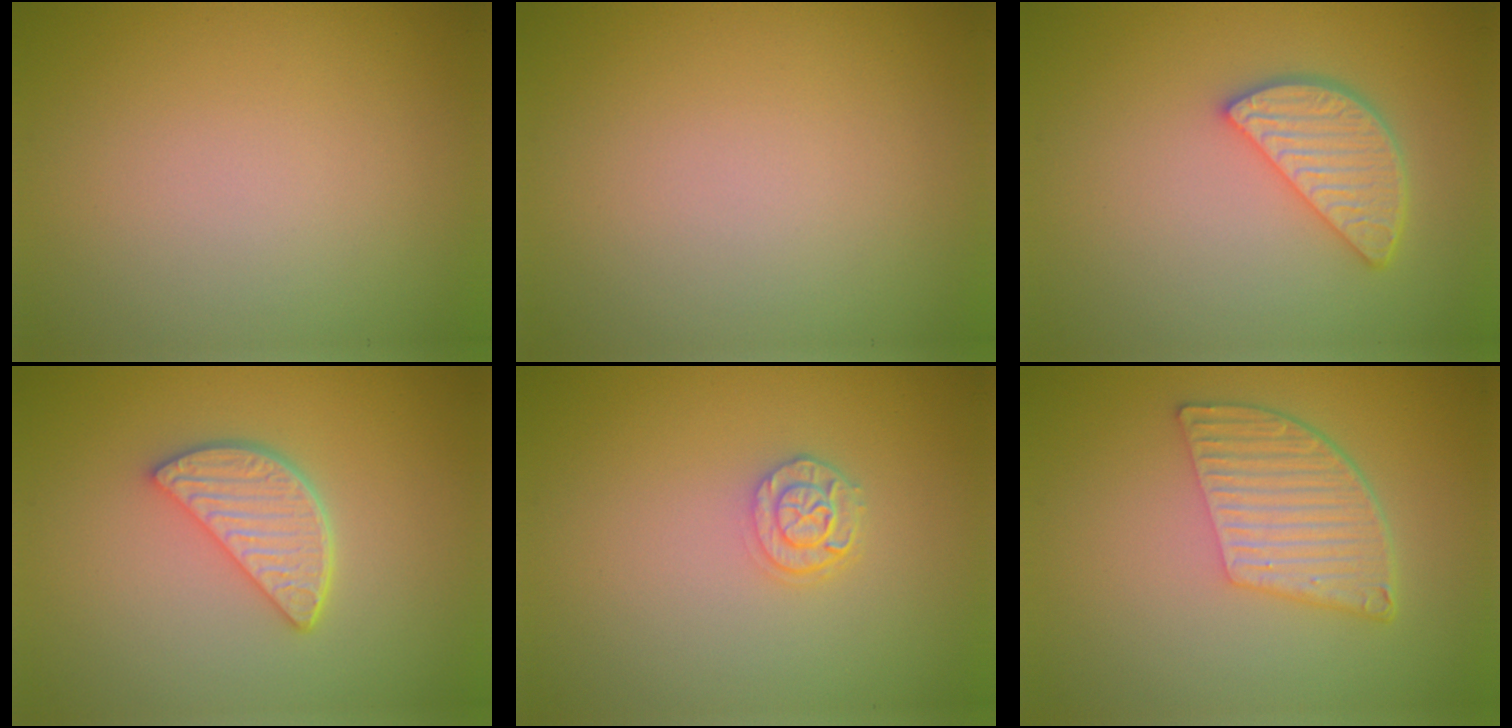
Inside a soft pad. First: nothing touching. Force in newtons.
{"total": 0.0}
{"total": 4.1, "press": 3.5, "slide": 2.1}
{"total": 3.9, "press": 3.2, "slide": 2.3}
{"total": 2.2, "press": 1.8, "slide": 1.2}
{"total": 5.7, "press": 4.0, "slide": 4.0}